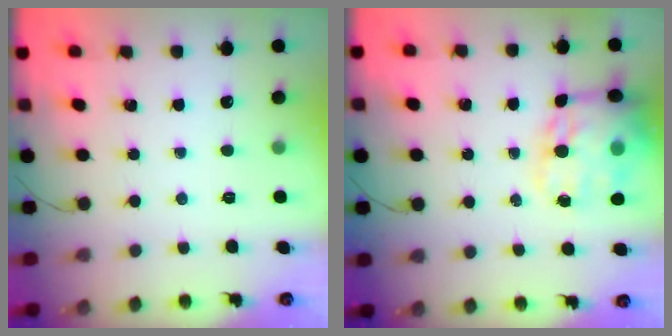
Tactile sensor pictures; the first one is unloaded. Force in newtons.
{"total": 18.8, "press": 18.4, "slide": 3.7}